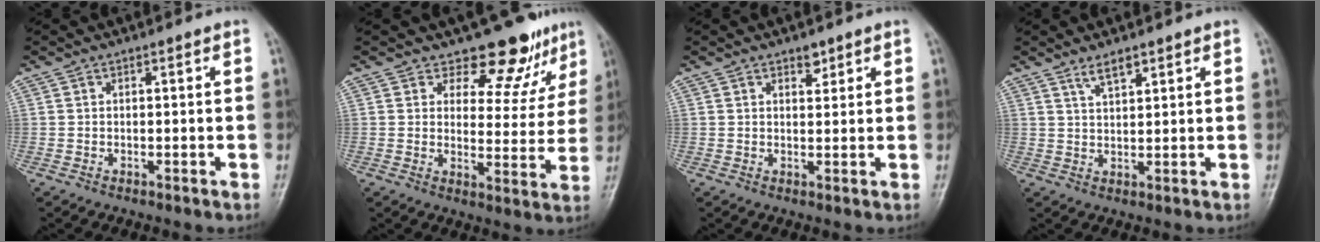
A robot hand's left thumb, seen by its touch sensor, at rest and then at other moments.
{"total": 9.8, "force": [8.1, 4.9, 2.4], "torque": [0.012, -0.064, 0.096]}
{"total": 1.8, "force": [1.3, 1.0, 0.7], "torque": [0.003, -0.009, 0.020]}
{"total": 3.2, "force": [2.4, 1.0, 1.9], "torque": [-0.032, -0.013, 0.049]}